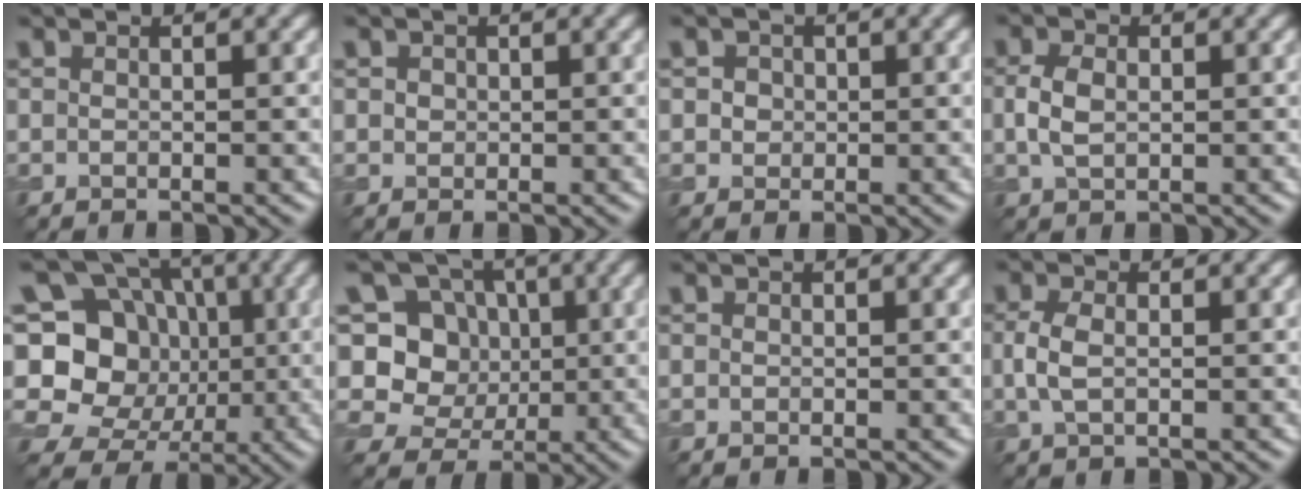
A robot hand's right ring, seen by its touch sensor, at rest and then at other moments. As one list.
[{"total": 0.8, "force": [0.2, 0.7, 0.2], "torque": [-0.001, -0.001, 0.003]}, {"total": 1.6, "force": [0.4, 1.4, 0.6], "torque": [-0.007, 0.004, 0.007]}, {"total": 2.7, "force": [0.2, 1.8, 2.0], "torque": [-0.050, 0.001, 0.004]}, {"total": 15.7, "force": [0.0, 14.1, 6.8], "torque": [-0.175, 0.056, -0.028]}, {"total": 8.5, "force": [1.4, 7.7, 3.3], "torque": [-0.068, 0.022, 0.001]}, {"total": 0.0}, {"total": 2.5, "force": [0.1, 1.4, 2.0], "torque": [-0.052, 0.000, 0.000]}]